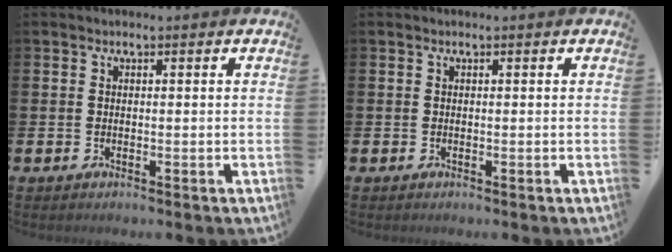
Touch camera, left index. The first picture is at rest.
{"total": 0.0}